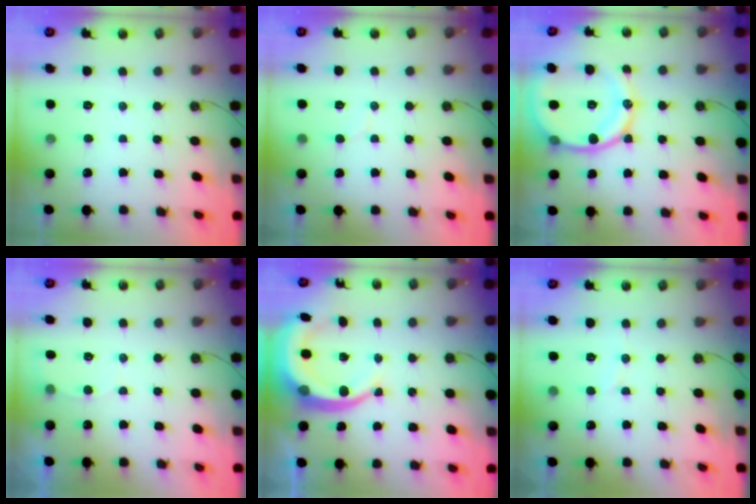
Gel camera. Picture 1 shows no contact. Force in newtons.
{"total": 2.7, "press": 2.7, "slide": 0.2}
{"total": 16.5, "press": 16.4, "slide": 1.4}
{"total": 3.6, "press": 3.4, "slide": 1.4}
{"total": 11.3, "press": 11.2, "slide": 1.3}
{"total": 3.4, "press": 3.4, "slide": 0.3}